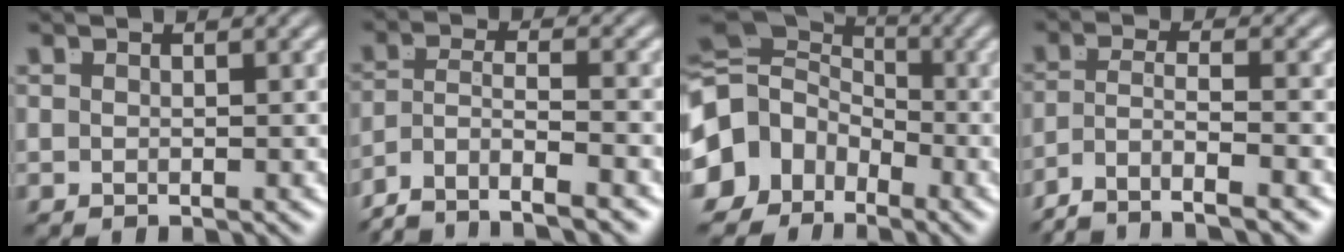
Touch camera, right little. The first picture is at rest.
{"total": 8.2, "force": [-5.5, 4.8, 3.7], "torque": [-0.086, -0.034, -0.086]}
{"total": 13.3, "force": [-1.1, 11.6, 6.4], "torque": [-0.157, -0.034, -0.021]}
{"total": 6.7, "force": [-4.9, 3.1, 3.3], "torque": [-0.076, -0.035, -0.071]}